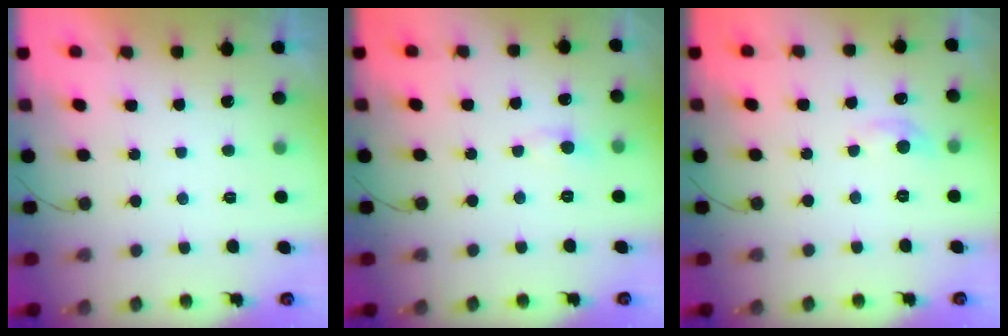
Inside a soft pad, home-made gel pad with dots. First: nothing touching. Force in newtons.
{"total": 4.6, "press": 4.6, "slide": 0.6}
{"total": 5.4, "press": 5.3, "slide": 0.6}